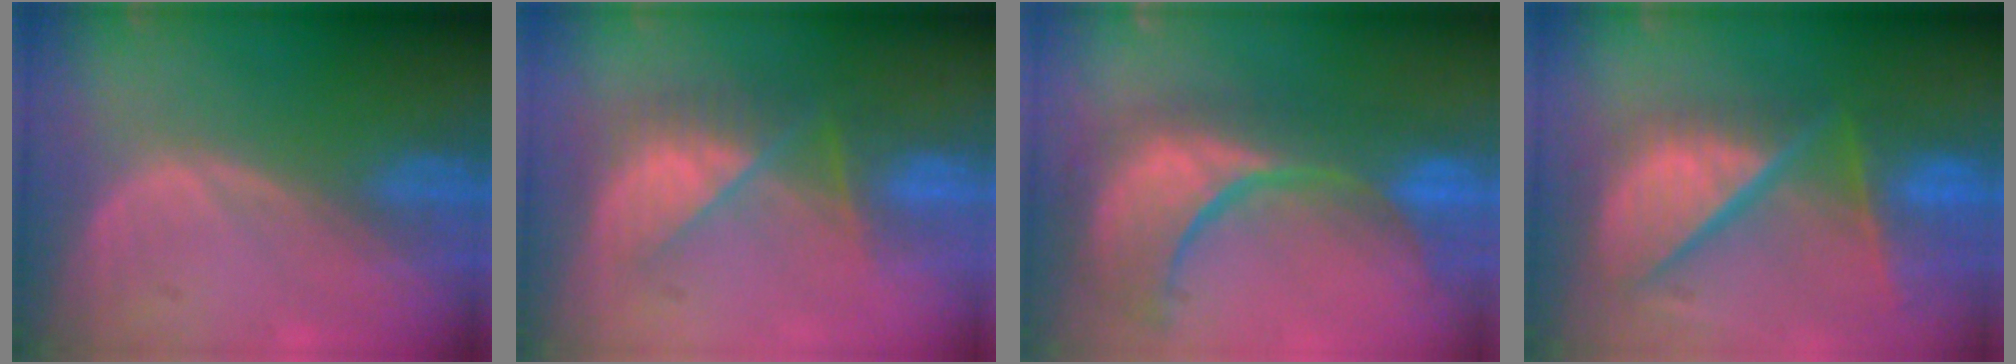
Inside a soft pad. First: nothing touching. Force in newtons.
{"total": 8.0, "press": 7.1, "slide": 3.6}
{"total": 12.6, "press": 11.2, "slide": 5.7}
{"total": 12.1, "press": 10.0, "slide": 6.8}